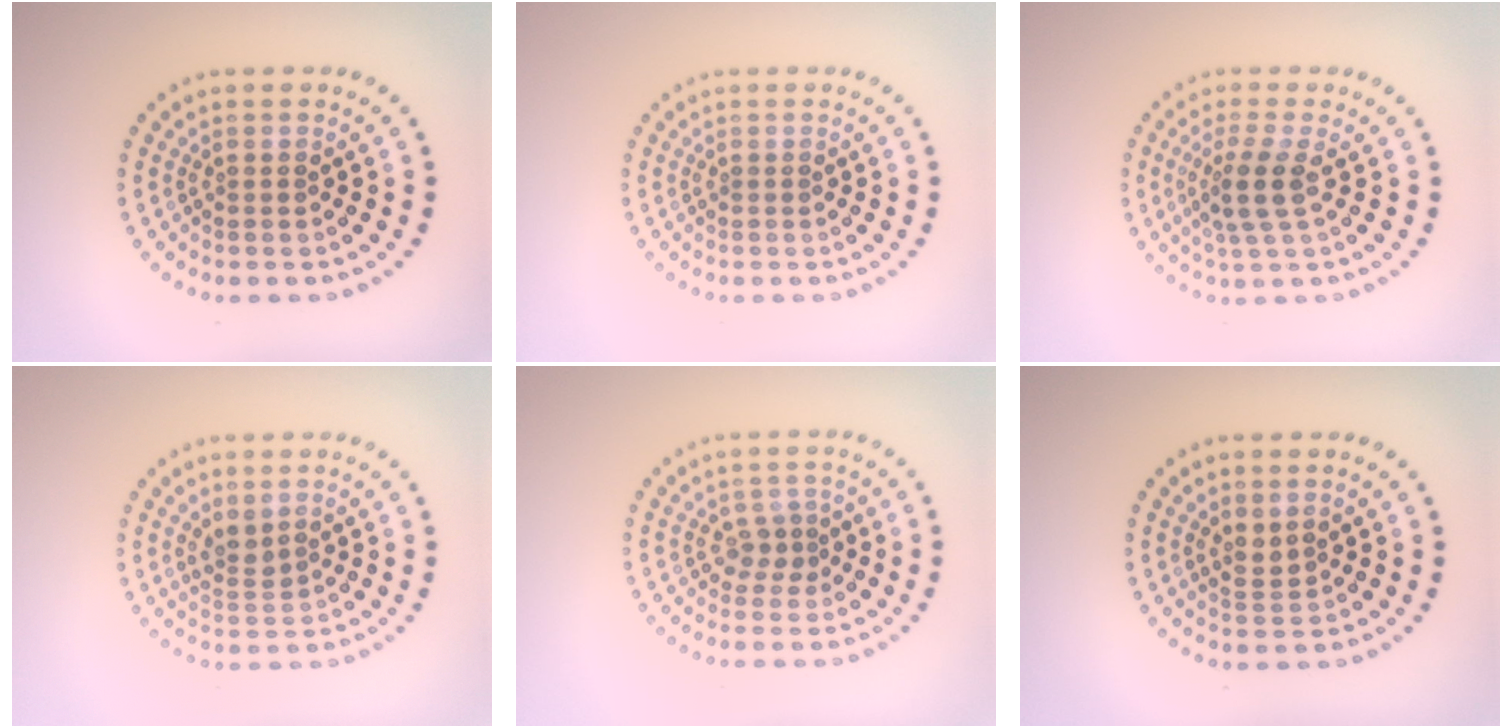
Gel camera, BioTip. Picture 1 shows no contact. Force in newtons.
{"total": 0.0}
{"total": 3.0, "press": 2.4, "slide": 1.7}
{"total": 1.6, "press": 1.4, "slide": 0.9}
{"total": 1.5, "press": 1.2, "slide": 1.0}
{"total": 1.4, "press": 1.2, "slide": 0.7}